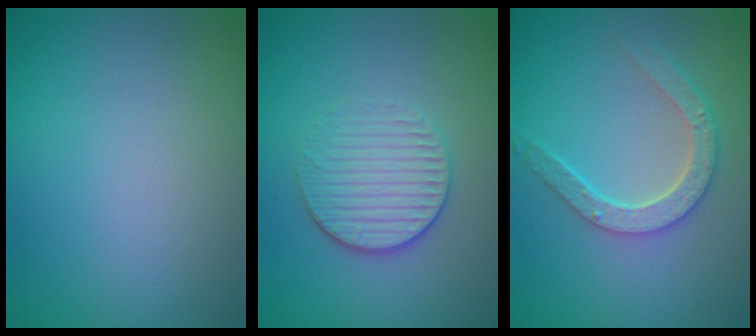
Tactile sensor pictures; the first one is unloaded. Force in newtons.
{"total": 3.7, "press": 3.1, "slide": 2.0}
{"total": 4.1, "press": 3.3, "slide": 2.4}